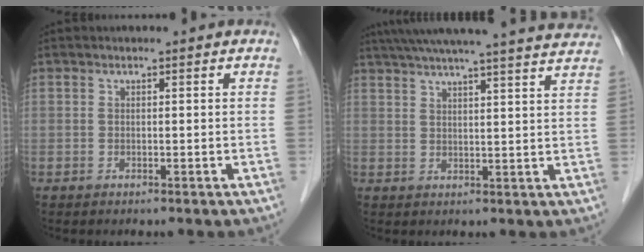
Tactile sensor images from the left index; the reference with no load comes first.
{"total": 25.2, "force": [22.9, 0.4, 10.5], "torque": [-0.170, -0.003, 0.290]}